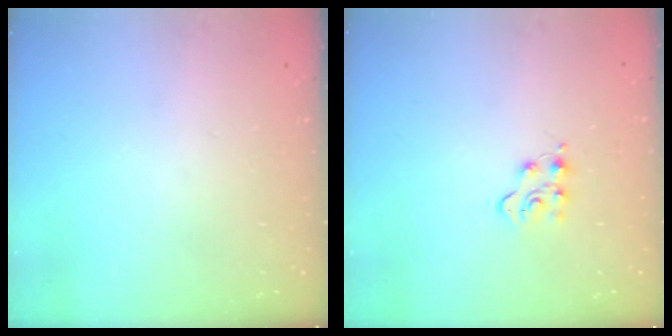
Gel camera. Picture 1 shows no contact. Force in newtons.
{"total": 5.3, "press": 5.3, "slide": 0.6}